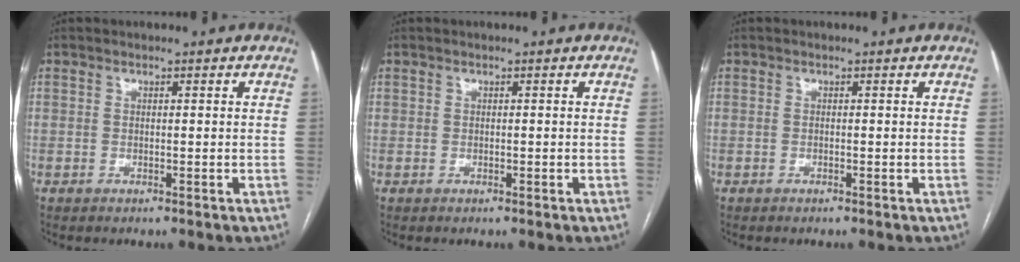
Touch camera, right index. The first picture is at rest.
{"total": 0.0}
{"total": 0.0}